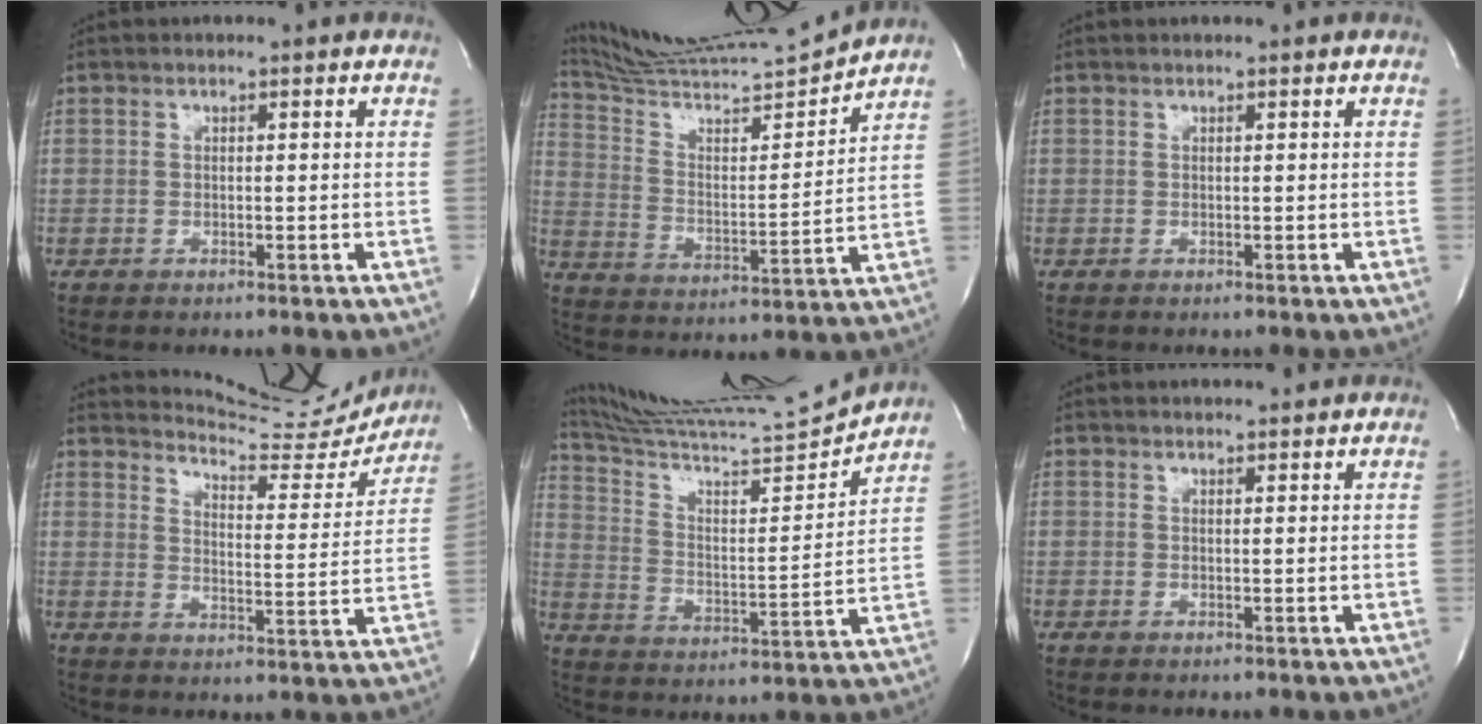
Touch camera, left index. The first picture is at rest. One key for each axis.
{"total": 17.5, "fx": 16.7, "fy": -1.3, "fz": 5.2, "tx": -0.108, "ty": -0.036, "tz": 0.275}
{"total": 0.6, "fx": 0.6, "fy": 0.0, "fz": 0.2, "tx": -0.004, "ty": 0.007, "tz": 0.011}
{"total": 13.7, "fx": 13.6, "fy": 1.3, "fz": 1.0, "tx": -0.016, "ty": -0.059, "tz": 0.167}
{"total": 18.3, "fx": 17.4, "fy": -1.8, "fz": 5.3, "tx": -0.109, "ty": -0.055, "tz": 0.277}
{"total": 2.8, "fx": 2.8, "fy": 0.3, "fz": 0.6, "tx": -0.014, "ty": 0.010, "tz": 0.035}